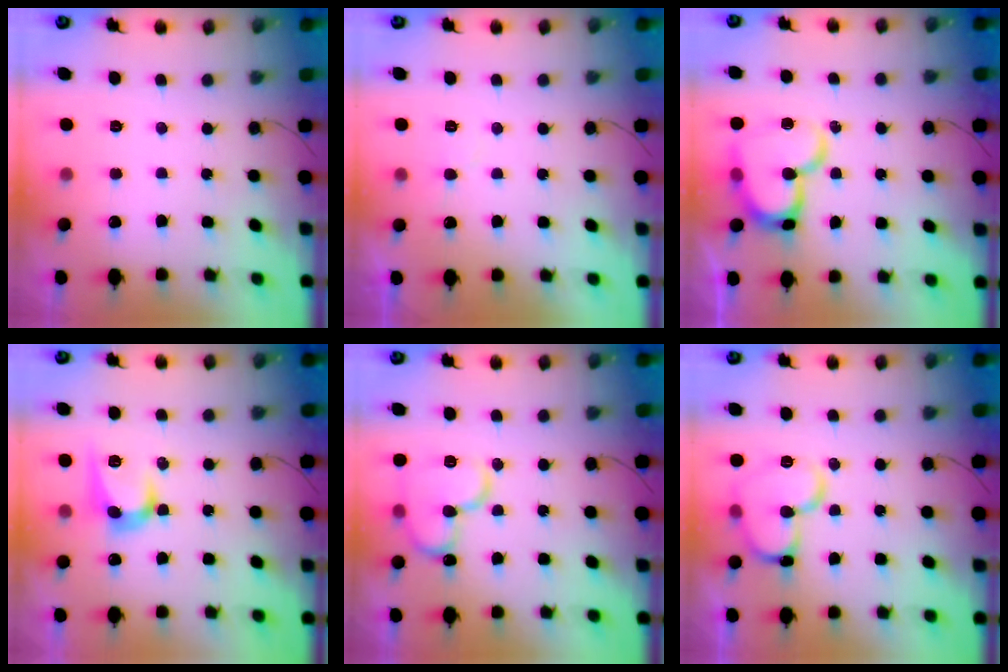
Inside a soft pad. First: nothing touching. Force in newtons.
{"total": 4.4, "press": 4.3, "slide": 0.3}
{"total": 16.6, "press": 16.6, "slide": 1.5}
{"total": 10.3, "press": 10.2, "slide": 0.7}
{"total": 14.8, "press": 14.7, "slide": 1.8}
{"total": 13.1, "press": 13.1, "slide": 1.3}